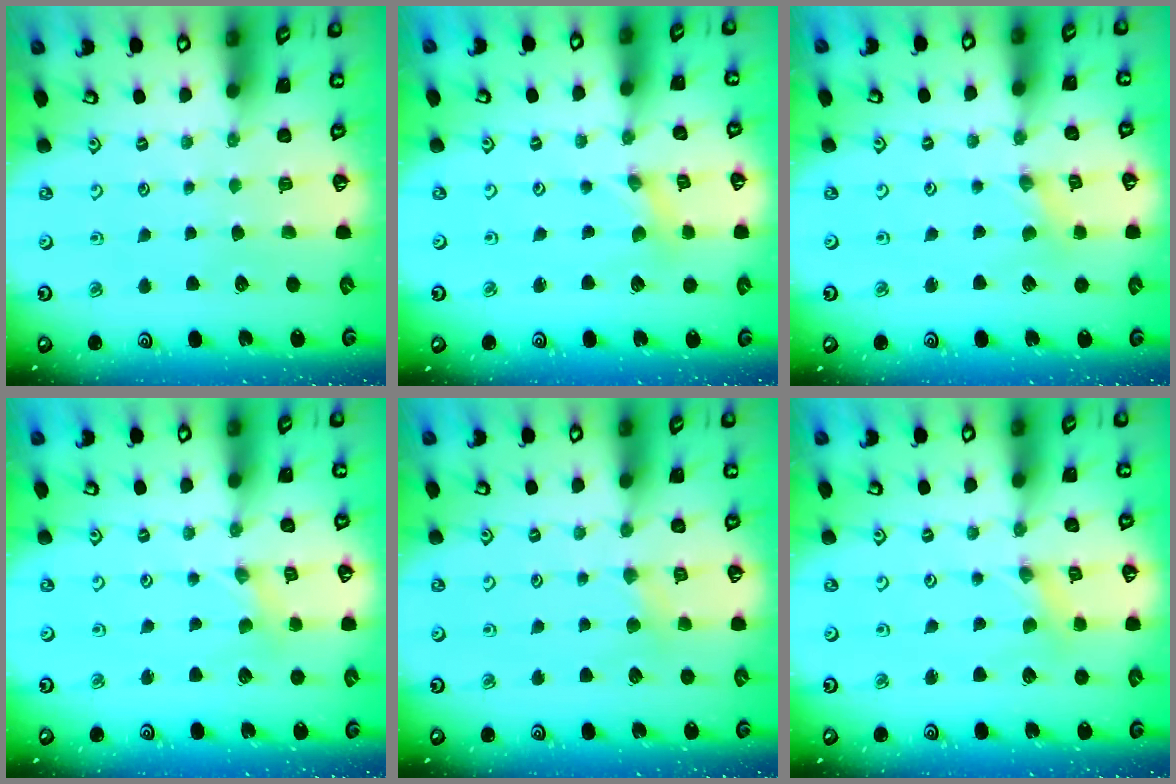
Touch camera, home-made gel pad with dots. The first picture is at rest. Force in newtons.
{"total": 0.0}
{"total": 0.8, "press": 0.8, "slide": 0.1}
{"total": 0.7, "press": 0.7, "slide": 0.1}
{"total": 2.5, "press": 2.5, "slide": 0.4}
{"total": 0.0}